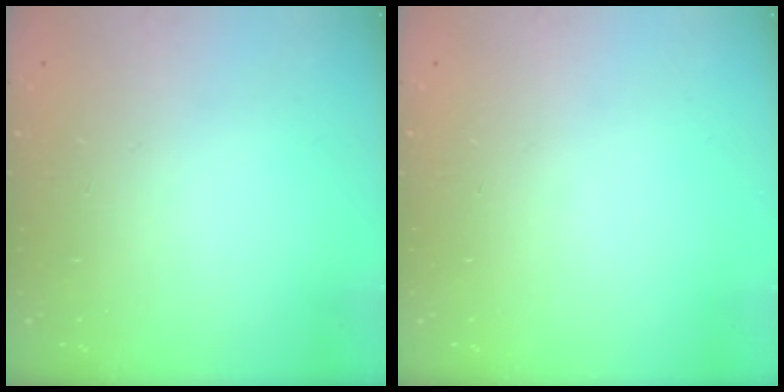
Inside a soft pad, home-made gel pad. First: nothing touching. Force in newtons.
{"total": 0.0}